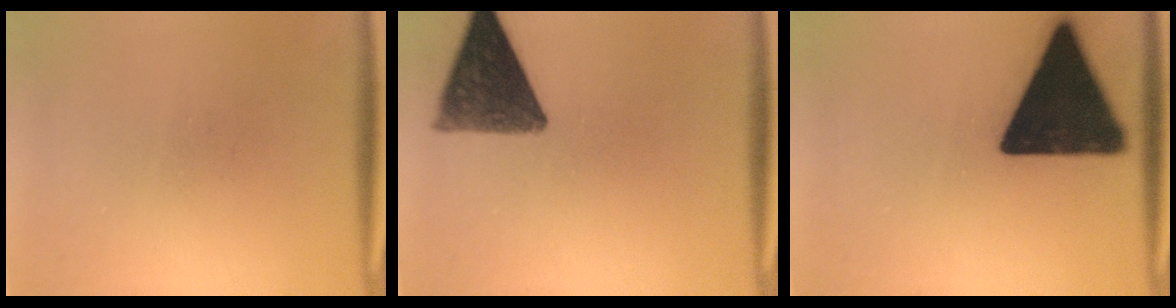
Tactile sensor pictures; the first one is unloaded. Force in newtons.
{"total": 11.2}
{"total": 19.6}